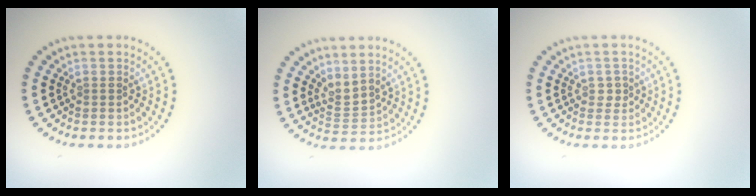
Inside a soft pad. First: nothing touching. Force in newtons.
{"total": 2.2, "press": 1.6, "slide": 1.5}
{"total": 0.9, "press": 0.8, "slide": 0.3}